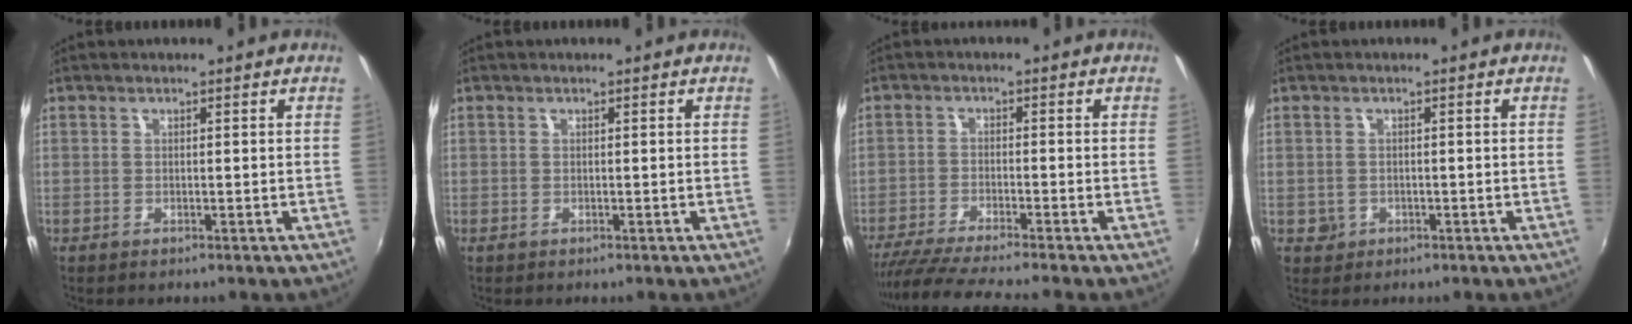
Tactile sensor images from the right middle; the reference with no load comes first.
{"total": 0.0}
{"total": 10.8, "force": [-9.5, -1.0, 5.2], "torque": [-0.116, -0.031, -0.164]}
{"total": 2.0, "force": [-0.5, 1.9, 0.4], "torque": [-0.011, -0.003, -0.005]}